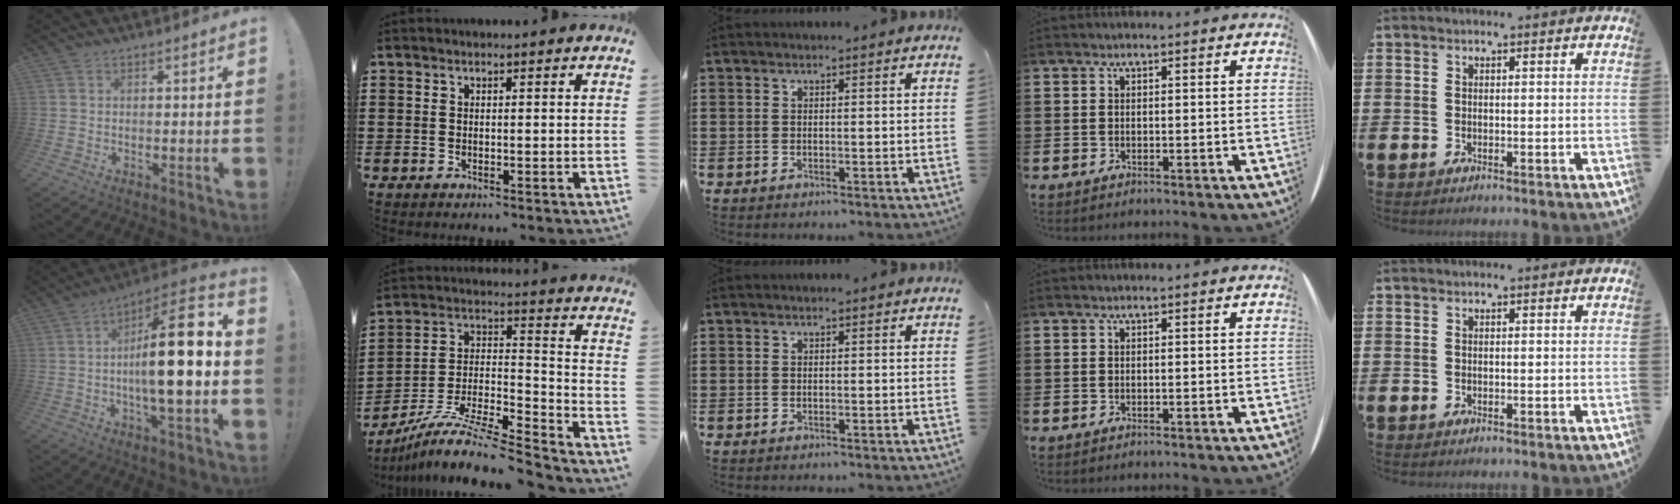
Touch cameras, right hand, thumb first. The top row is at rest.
{"thumb": {"total": 19.9, "force": [-1.3, 4.9, 19.2], "torque": [-0.307, 0.001, -0.033]}, "index": {"total": 9.9, "force": [-8.6, 1.2, 4.6], "torque": [-0.092, 0.005, -0.177]}}